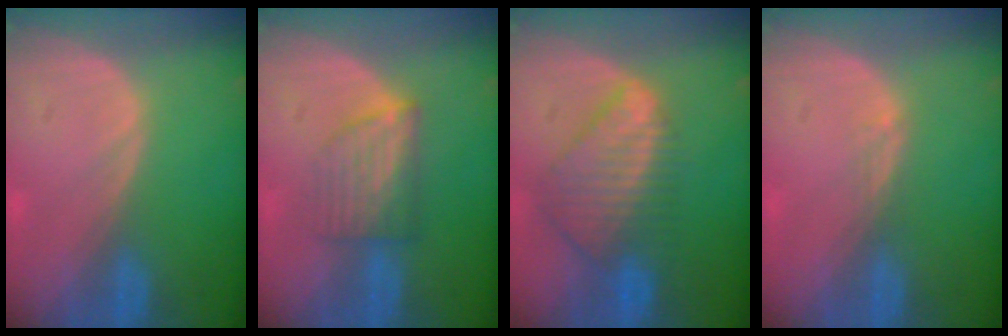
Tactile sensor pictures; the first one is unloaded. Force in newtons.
{"total": 6.1, "press": 5.5, "slide": 2.6}
{"total": 8.9, "press": 7.6, "slide": 4.5}
{"total": 1.0, "press": 0.7, "slide": 0.7}